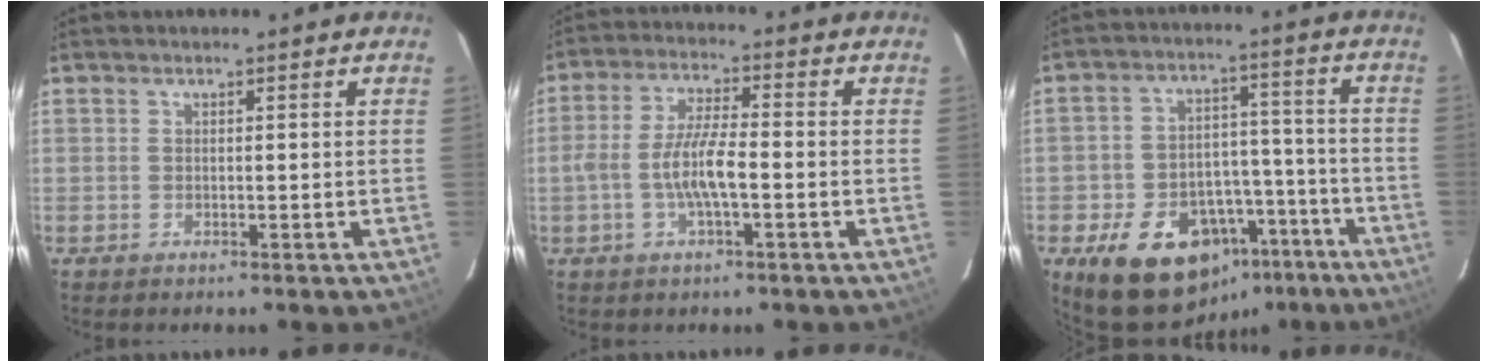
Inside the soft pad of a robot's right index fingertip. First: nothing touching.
{"total": 7.5, "force": [-2.0, 1.5, 7.0], "torque": [-0.141, 0.007, -0.037]}
{"total": 18.5, "force": [-11.2, 11.9, 8.7], "torque": [-0.175, 0.039, -0.136]}